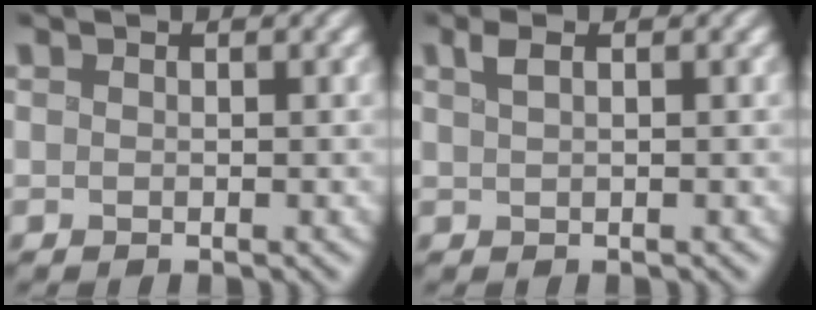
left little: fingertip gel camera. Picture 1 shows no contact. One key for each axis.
{"total": 1.2, "fx": 0.6, "fy": 0.2, "fz": 1.1, "tx": -0.028, "ty": 0.007, "tz": 0.013}